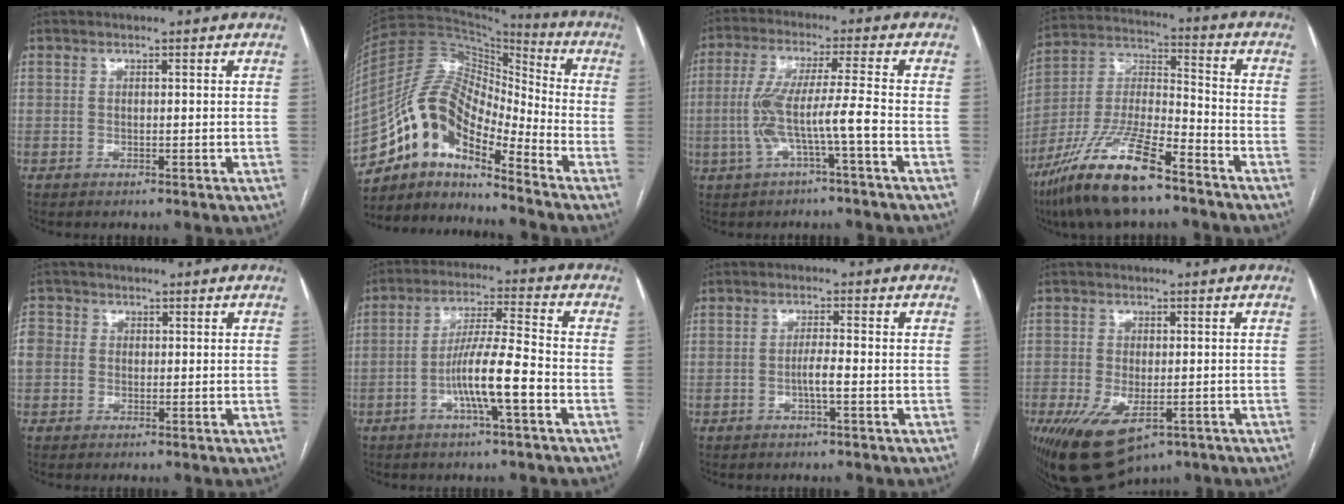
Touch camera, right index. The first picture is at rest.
{"total": 14.6, "force": [-10.3, 4.6, 9.2], "torque": [-0.174, 0.043, -0.187]}
{"total": 8.0, "force": [-2.4, -0.3, 7.6], "torque": [-0.161, 0.018, -0.042]}
{"total": 17.0, "force": [-11.6, 3.2, 12.0], "torque": [-0.254, -0.015, -0.213]}
{"total": 8.2, "force": [0.8, 7.5, 3.4], "torque": [-0.118, 0.035, 0.019]}
{"total": 9.1, "force": [-3.4, 0.3, 8.4], "torque": [-0.157, 0.008, -0.063]}
{"total": 2.5, "force": [-0.8, 0.0, 2.3], "torque": [-0.040, 0.001, -0.015]}
{"total": 11.7, "force": [-6.1, 5.8, 8.0], "torque": [-0.148, -0.018, -0.087]}